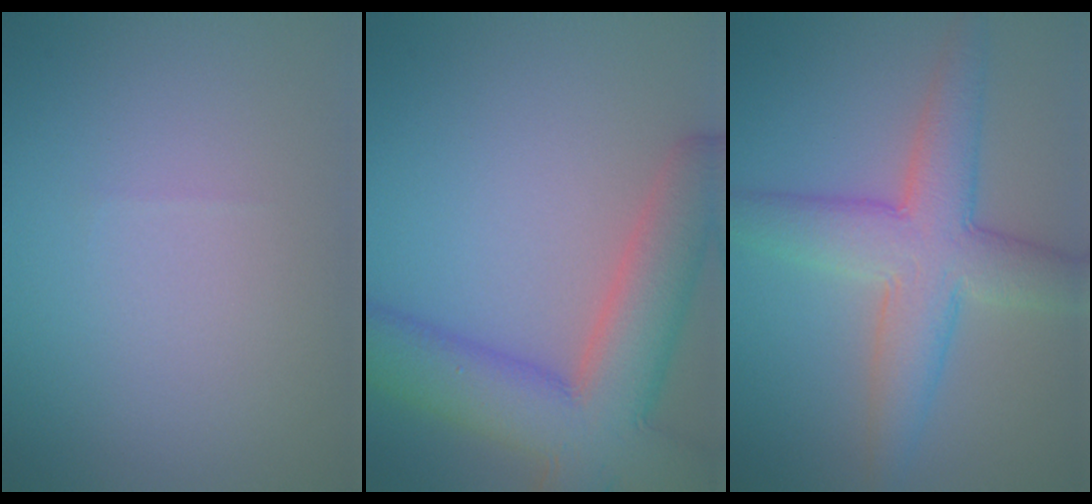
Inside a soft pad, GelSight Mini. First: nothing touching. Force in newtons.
{"total": 10.7, "press": 10.7, "slide": 0.7}
{"total": 6.9, "press": 6.9, "slide": 0.4}